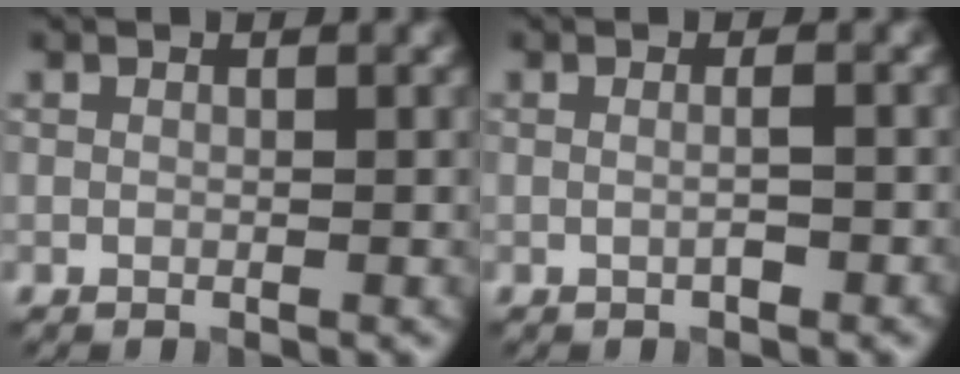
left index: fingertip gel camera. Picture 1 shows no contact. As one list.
[{"total": 1.1, "force": [-0.2, 0.1, 1.1], "torque": [-0.020, 0.002, -0.008]}]